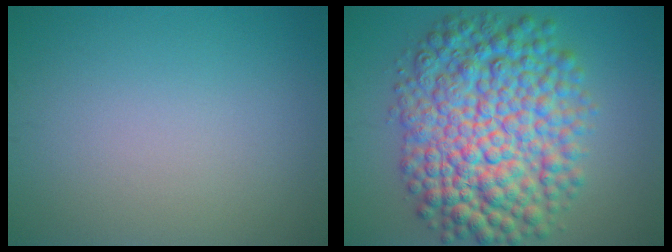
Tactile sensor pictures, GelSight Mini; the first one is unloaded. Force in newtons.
{"total": 12.3, "press": 12.3, "slide": 0.2}